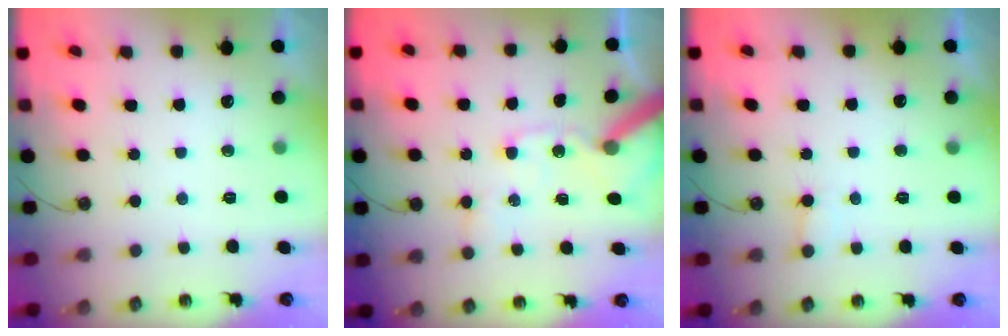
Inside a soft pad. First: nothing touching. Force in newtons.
{"total": 12.6, "press": 12.4, "slide": 1.8}
{"total": 5.2, "press": 5.2, "slide": 0.6}